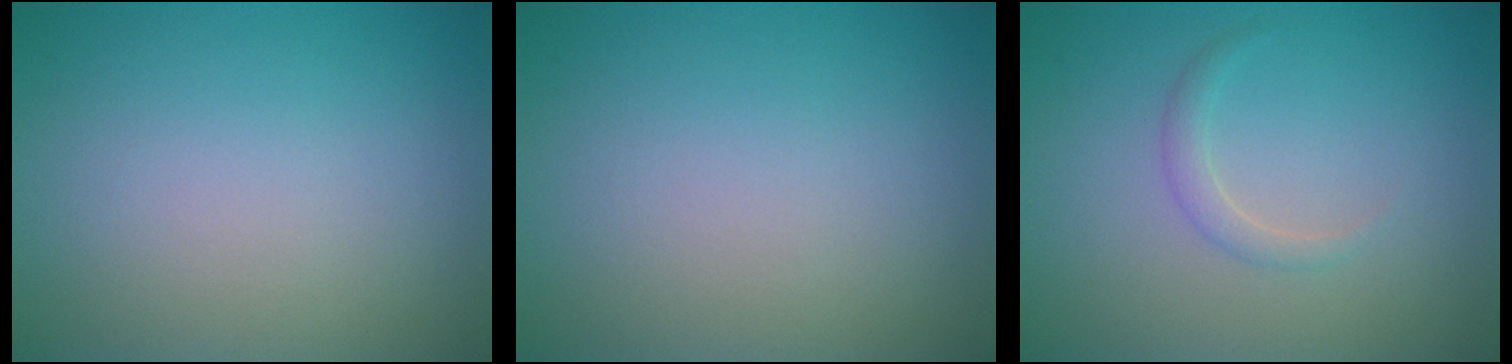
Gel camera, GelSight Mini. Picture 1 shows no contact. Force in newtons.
{"total": 0.0}
{"total": 0.7, "press": 0.7, "slide": 0.1}